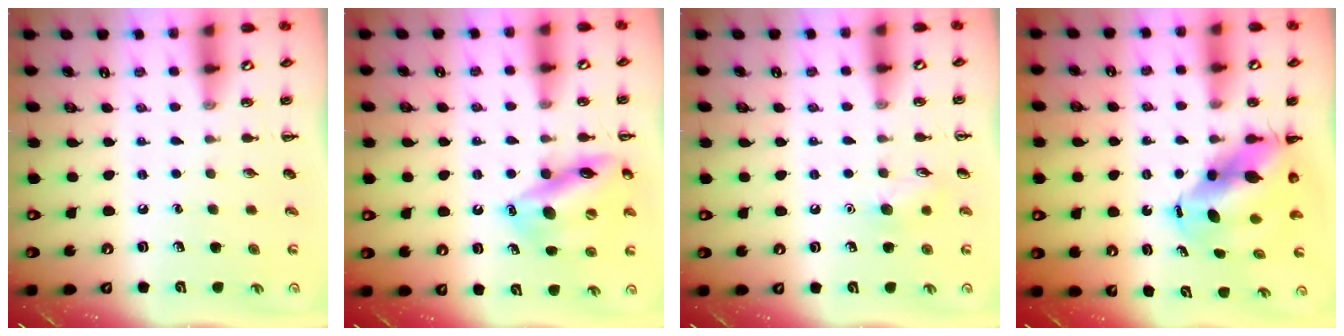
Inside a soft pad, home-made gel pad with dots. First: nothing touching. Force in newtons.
{"total": 15.1, "press": 14.9, "slide": 2.3}
{"total": 6.5, "press": 6.3, "slide": 1.6}
{"total": 9.5, "press": 9.1, "slide": 2.7}